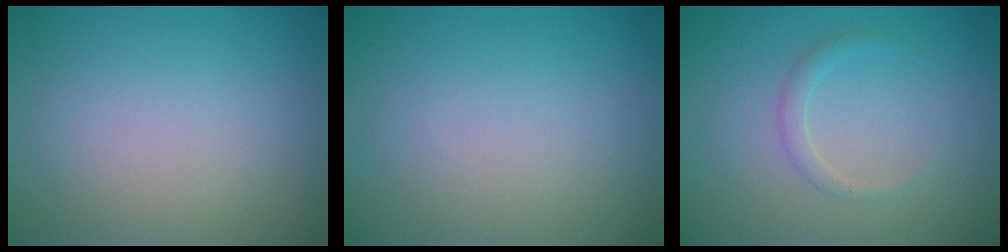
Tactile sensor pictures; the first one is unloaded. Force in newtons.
{"total": 0.0}
{"total": 1.2, "press": 1.2, "slide": 0.1}